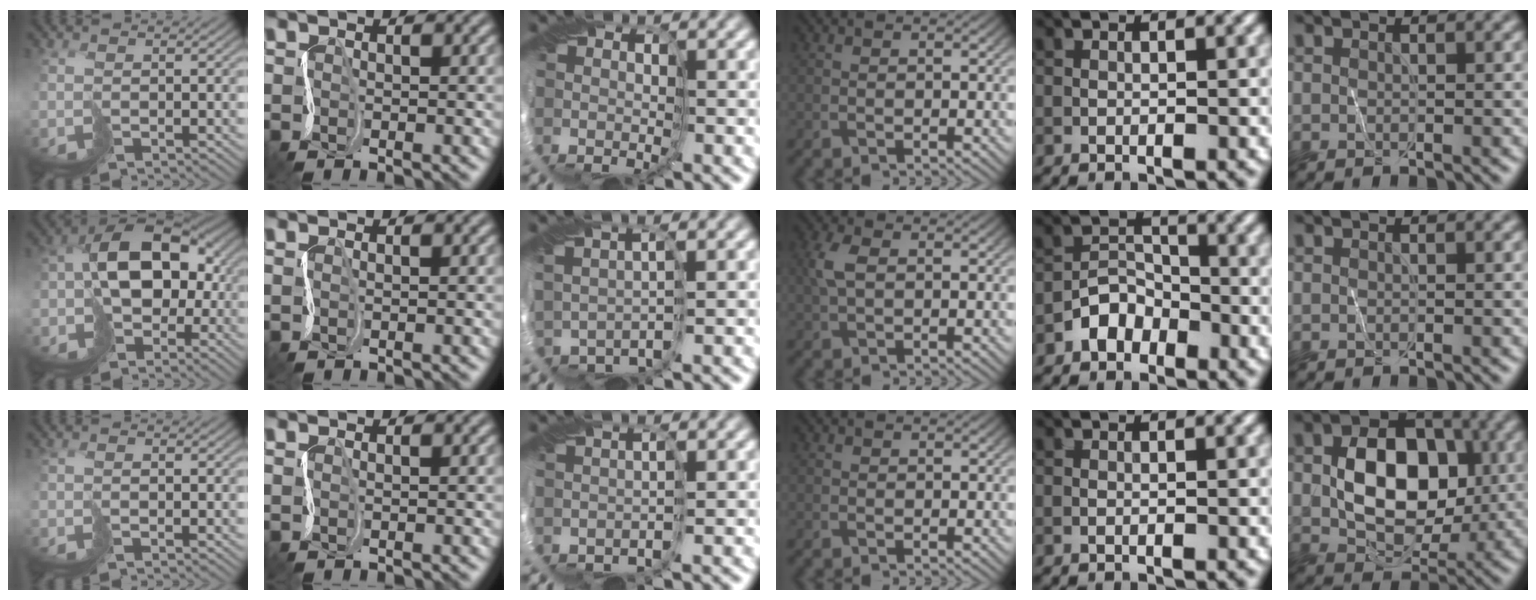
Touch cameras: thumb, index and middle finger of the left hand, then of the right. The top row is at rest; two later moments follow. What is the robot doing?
{"motion": "cut", "object": "bubble wrap"}